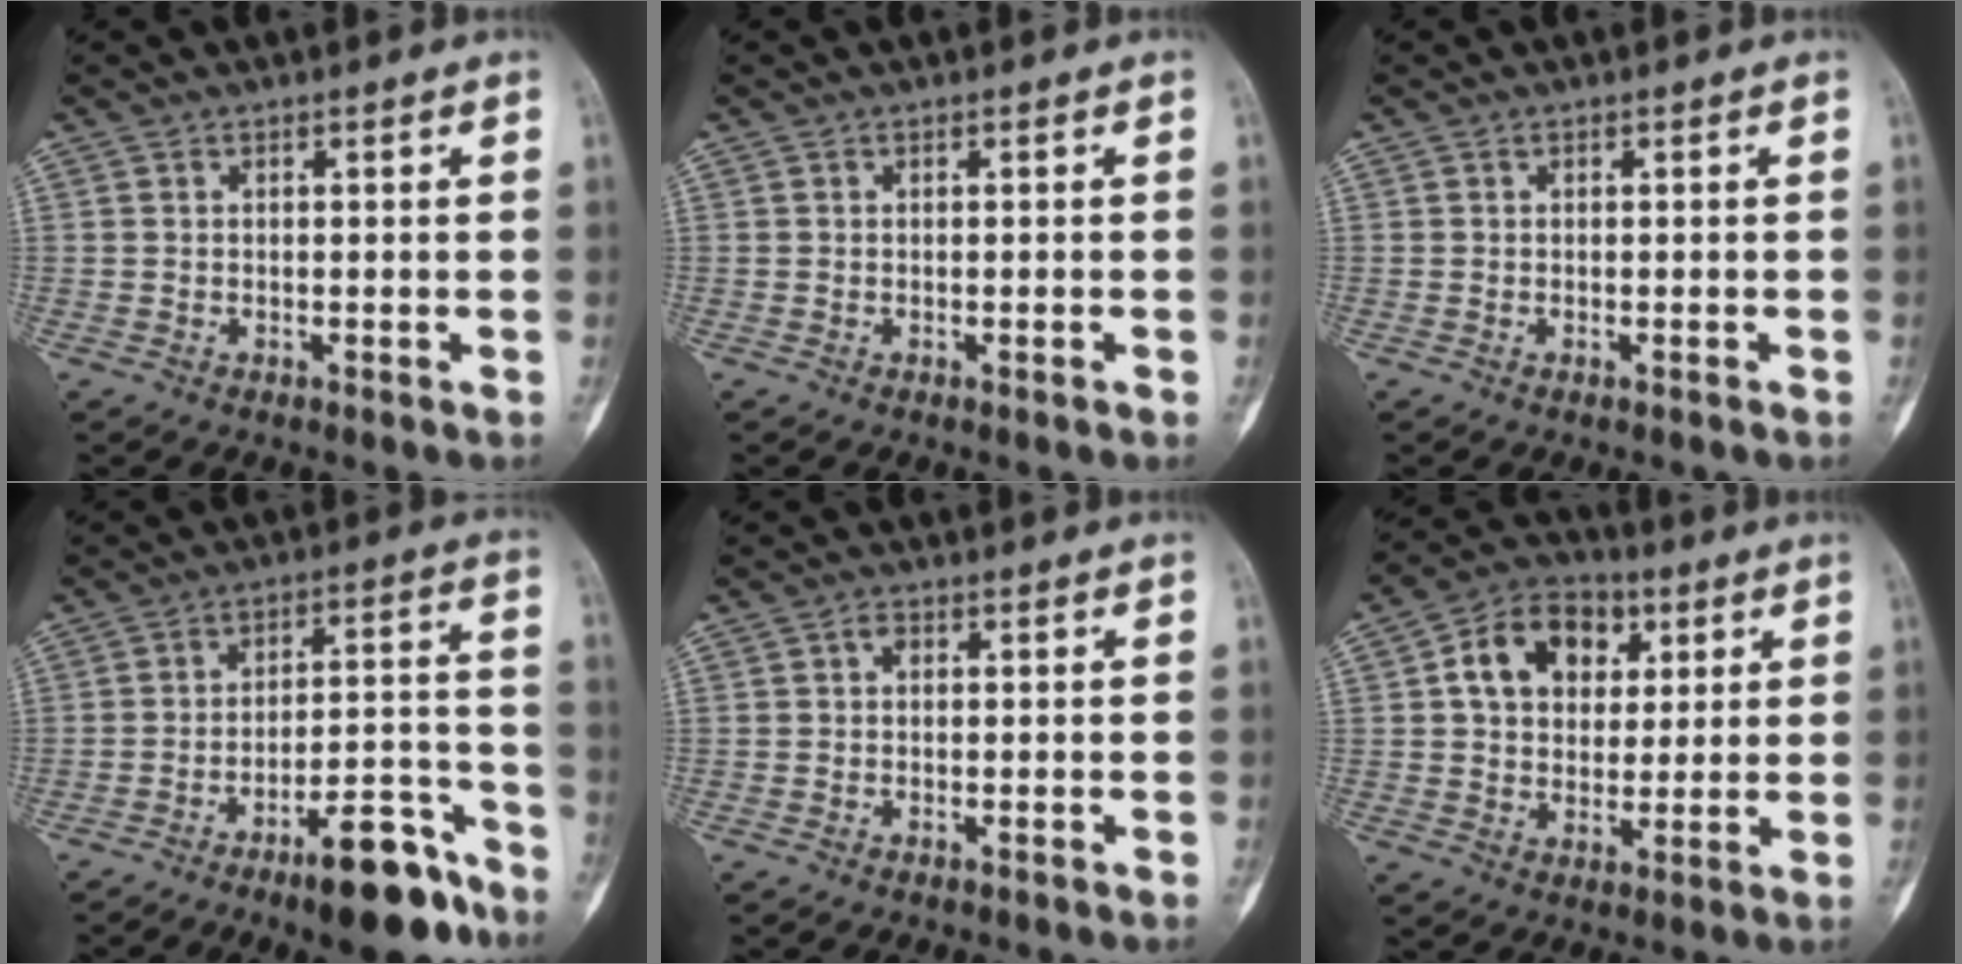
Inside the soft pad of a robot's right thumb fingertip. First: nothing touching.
{"total": 0.5, "force": [-0.2, 0.1, 0.5], "torque": [-0.005, 0.000, -0.001]}
{"total": 0.0}
{"total": 13.6, "force": [-9.3, 4.1, 9.0], "torque": [-0.111, 0.082, -0.145]}
{"total": 1.3, "force": [0.1, 0.9, 0.9], "torque": [-0.011, 0.007, -0.004]}
{"total": 12.5, "force": [3.6, 9.4, 7.5], "torque": [-0.089, 0.004, 0.054]}